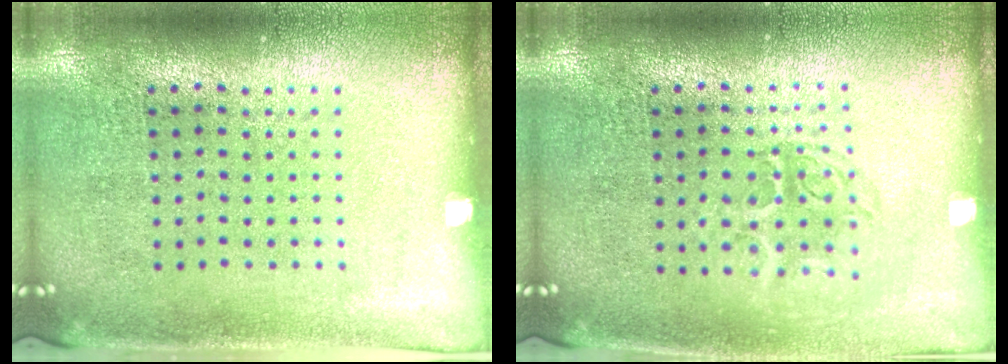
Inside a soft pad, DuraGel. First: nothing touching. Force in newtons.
{"total": 1.2, "press": 1.1, "slide": 0.6}